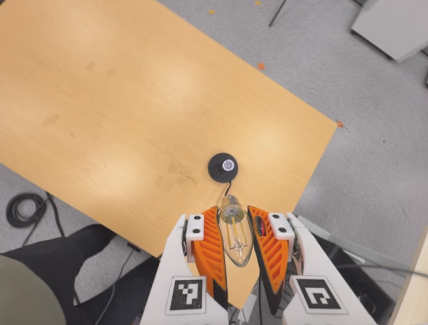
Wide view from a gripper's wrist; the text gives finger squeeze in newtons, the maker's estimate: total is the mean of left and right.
{"total": 19.4, "left": 20.8, "right": 18.1}